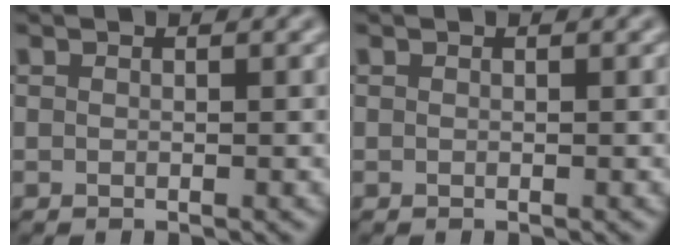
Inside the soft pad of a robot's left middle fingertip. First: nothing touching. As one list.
[{"total": 0.0}]